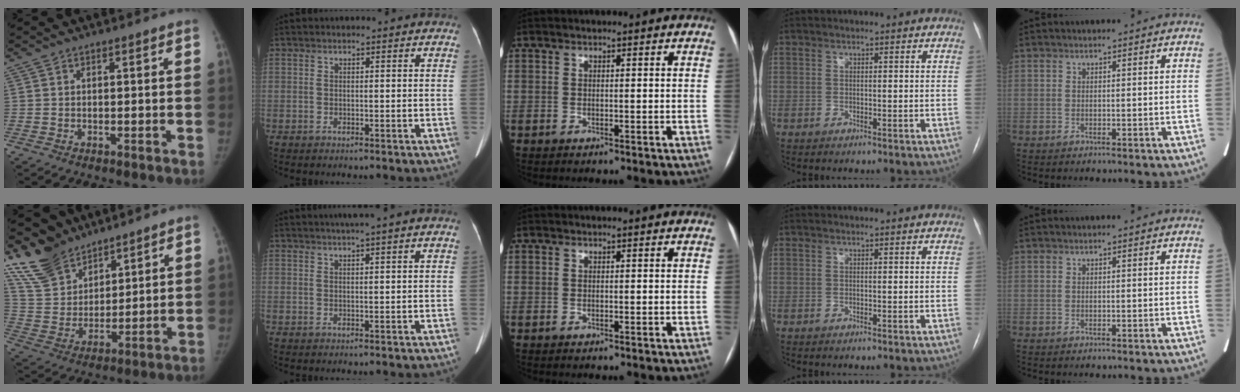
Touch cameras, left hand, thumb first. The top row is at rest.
{"thumb": {"total": 12.7, "force": [10.4, 6.6, 3.4], "torque": [-0.049, -0.050, 0.216]}, "index": {"total": 2.8, "force": [1.9, -0.6, 2.0], "torque": [-0.033, 0.012, 0.035]}}